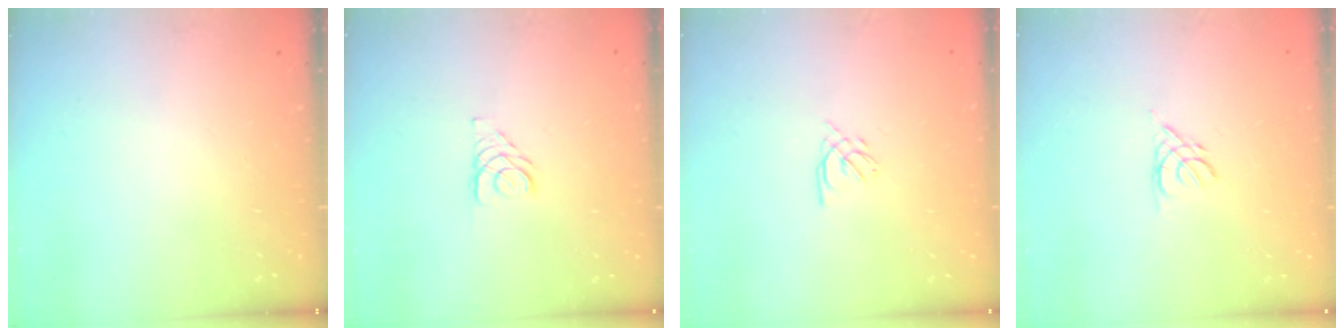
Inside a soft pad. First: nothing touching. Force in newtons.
{"total": 2.9, "press": 2.9, "slide": 0.3}
{"total": 1.4, "press": 1.3, "slide": 0.5}
{"total": 2.5, "press": 2.5, "slide": 0.6}